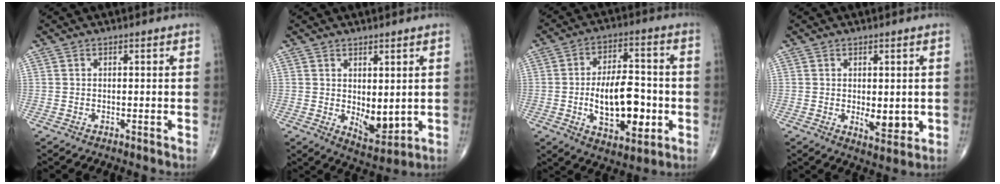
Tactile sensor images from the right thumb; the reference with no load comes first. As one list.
[{"total": 6.7, "force": [0.3, 3.5, 5.7], "torque": [-0.064, -0.018, 0.020]}, {"total": 15.4, "force": [-2.8, 8.0, 12.9], "torque": [-0.181, 0.016, -0.035]}, {"total": 5.7, "force": [-0.3, 2.8, 4.9], "torque": [-0.052, -0.012, 0.004]}]